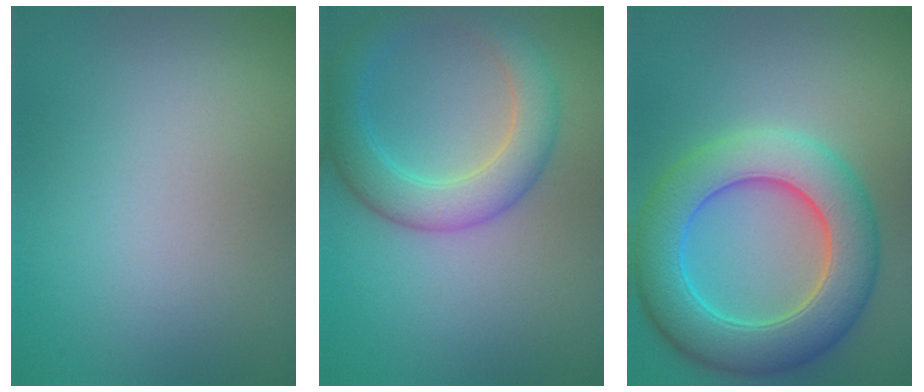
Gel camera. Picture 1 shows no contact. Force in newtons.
{"total": 4.9, "press": 4.9, "slide": 0.1}
{"total": 8.6, "press": 8.6, "slide": 0.3}